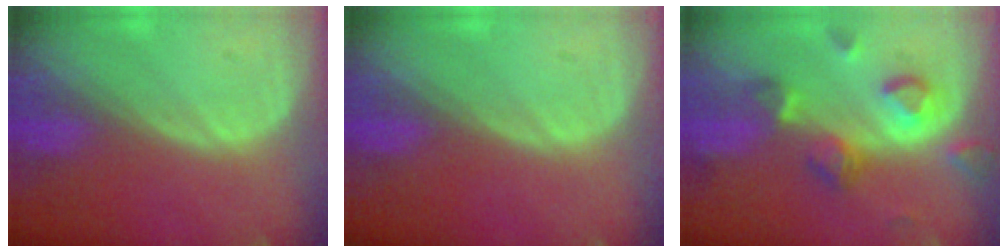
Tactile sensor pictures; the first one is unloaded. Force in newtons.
{"total": 0.0}
{"total": 7.1, "press": 6.9, "slide": 1.6}